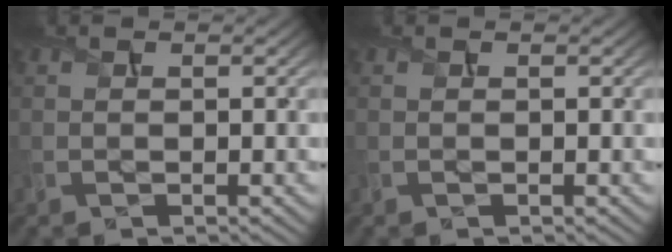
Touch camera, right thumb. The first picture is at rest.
{"total": 0.0}